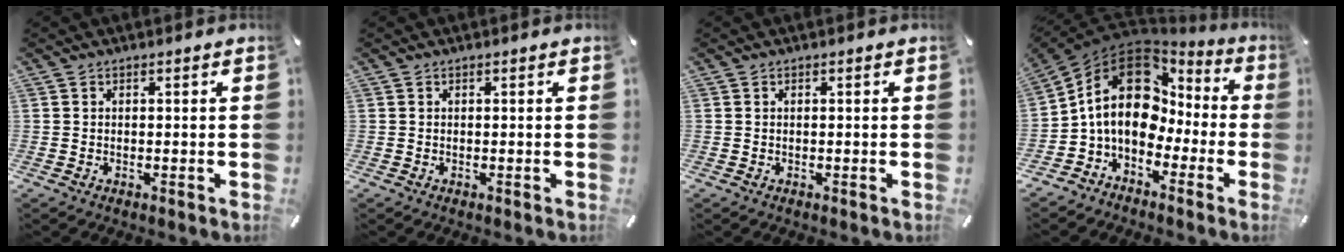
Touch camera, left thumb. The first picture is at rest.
{"total": 0.0}
{"total": 0.0}
{"total": 15.8, "force": [1.1, 12.5, 9.7], "torque": [-0.197, 0.000, 0.015]}